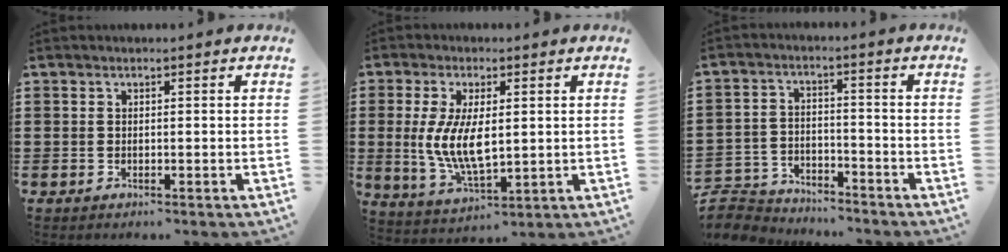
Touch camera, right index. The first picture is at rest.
{"total": 8.4, "force": [0.3, 3.6, 7.6], "torque": [-0.161, 0.000, 0.004]}
{"total": 5.3, "force": [-5.1, 1.2, 0.0], "torque": [-0.022, 0.006, -0.112]}